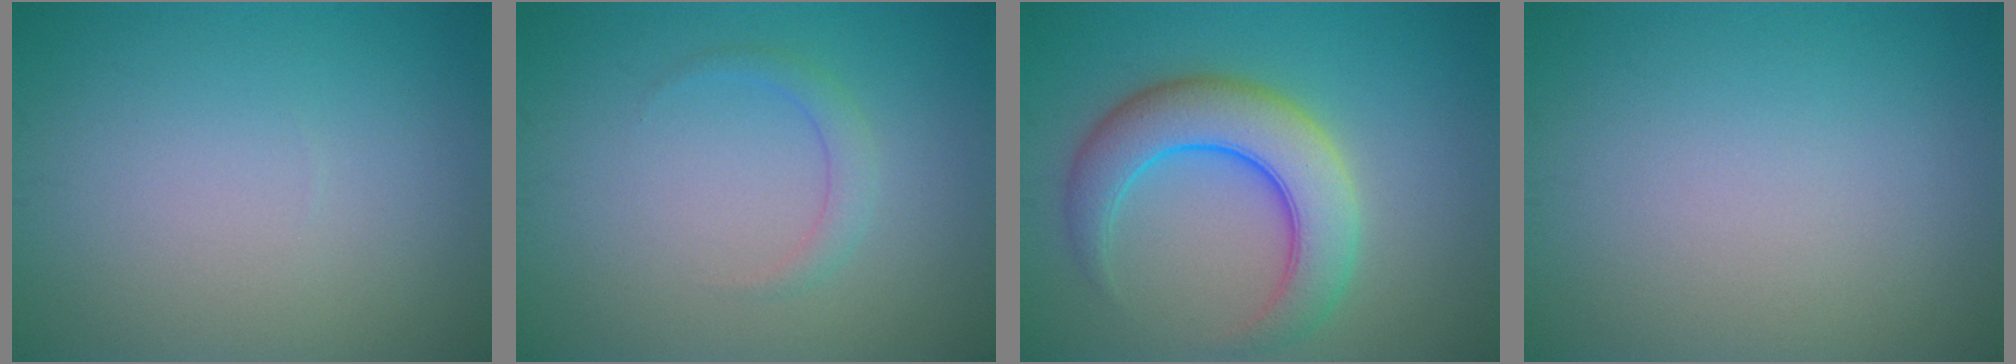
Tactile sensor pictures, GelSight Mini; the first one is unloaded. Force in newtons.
{"total": 1.5, "press": 1.5, "slide": 0.1}
{"total": 7.0, "press": 7.0, "slide": 0.2}
{"total": 0.0}